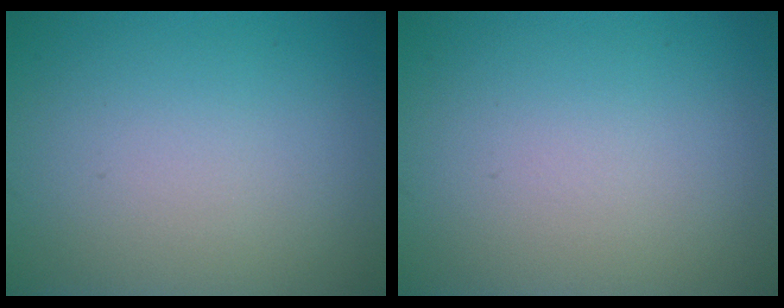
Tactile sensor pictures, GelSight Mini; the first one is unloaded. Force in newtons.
{"total": 0.0}